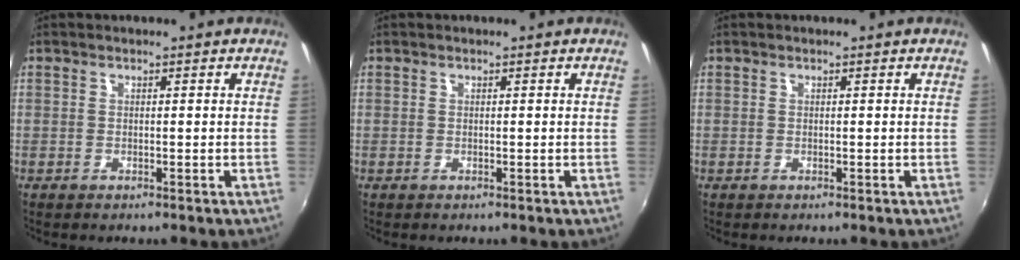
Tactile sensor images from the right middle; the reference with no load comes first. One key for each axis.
{"total": 0.0}
{"total": 0.0}